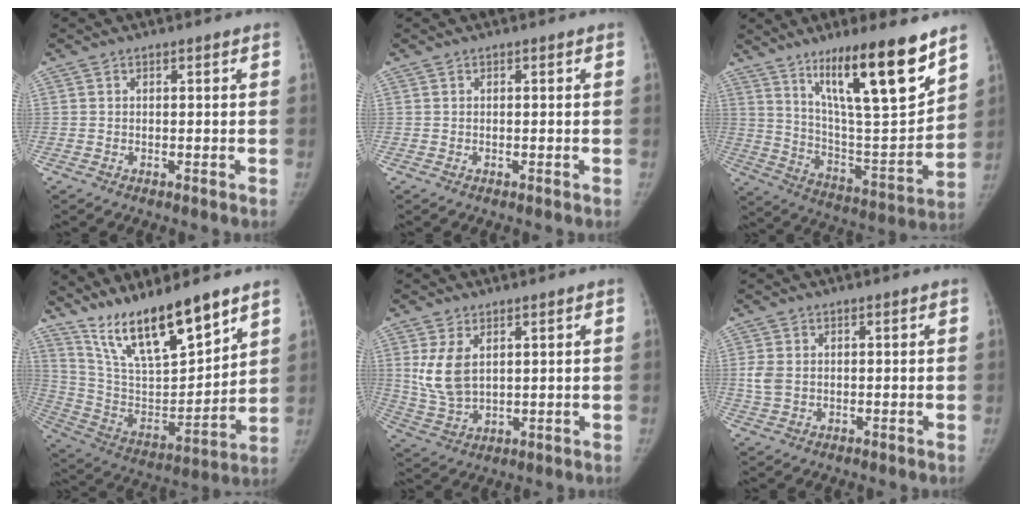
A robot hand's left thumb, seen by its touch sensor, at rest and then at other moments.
{"total": 0.0}
{"total": 22.2, "force": [13.8, 4.0, 16.9], "torque": [-0.248, -0.077, 0.237]}
{"total": 19.6, "force": [14.5, 5.1, 12.1], "torque": [-0.177, -0.075, 0.274]}
{"total": 8.1, "force": [2.8, 4.7, 5.9], "torque": [-0.113, -0.014, 0.068]}
{"total": 3.3, "force": [0.4, 2.4, 2.2], "torque": [-0.054, -0.002, 0.011]}